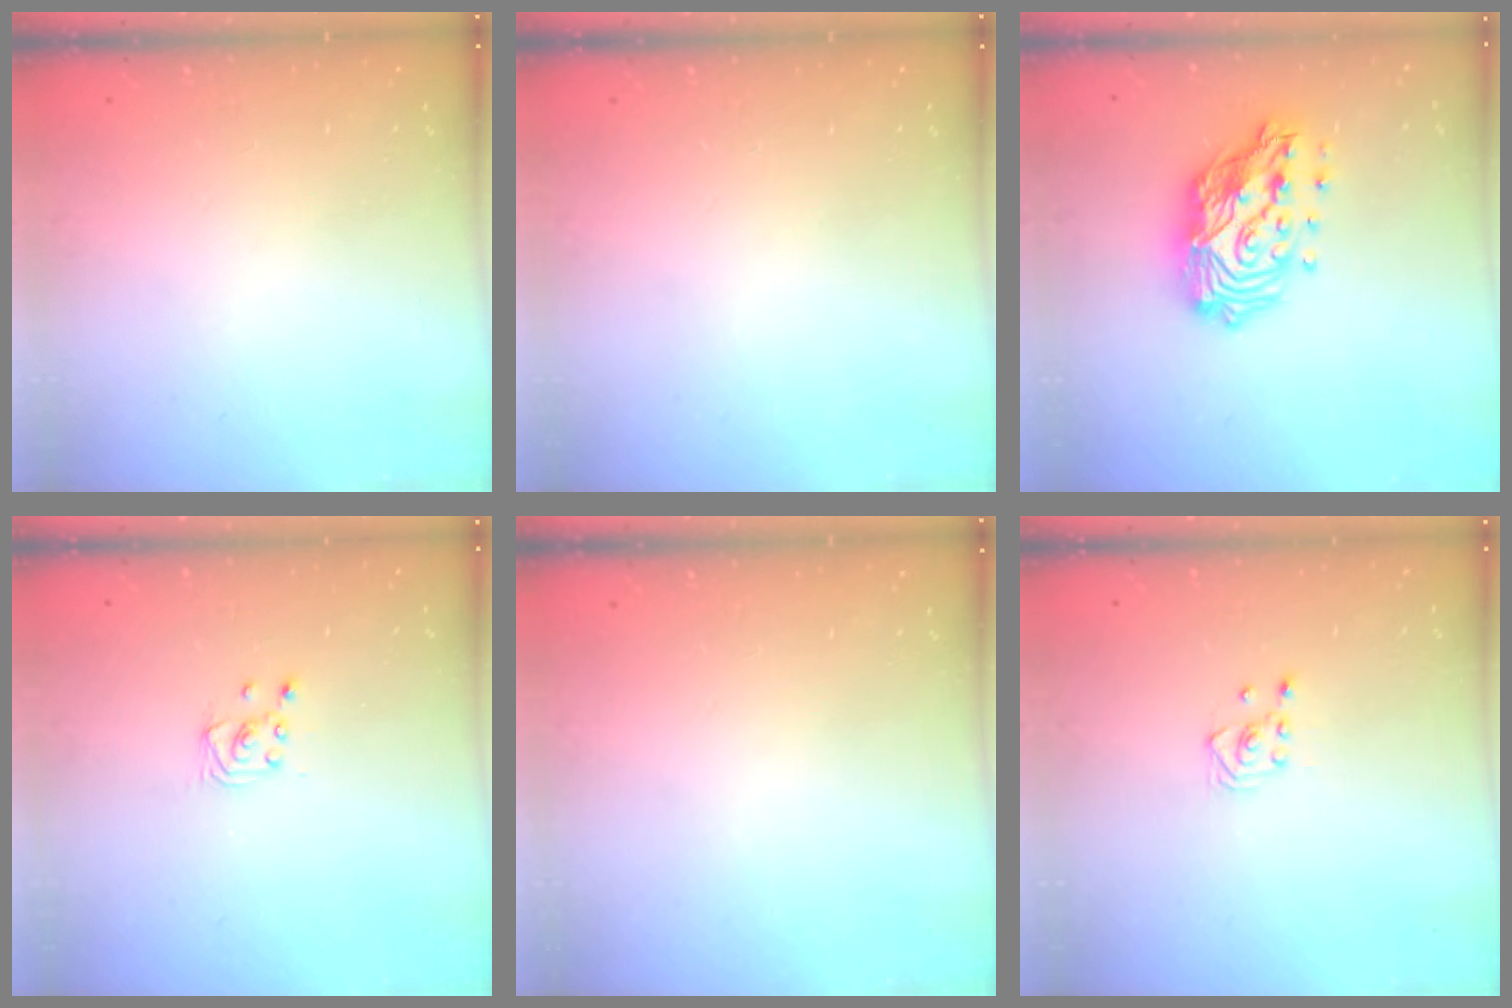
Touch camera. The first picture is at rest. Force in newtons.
{"total": 0.0}
{"total": 18.6, "press": 18.5, "slide": 1.9}
{"total": 2.5, "press": 2.5, "slide": 0.2}
{"total": 0.0}
{"total": 3.0, "press": 2.6, "slide": 1.5}